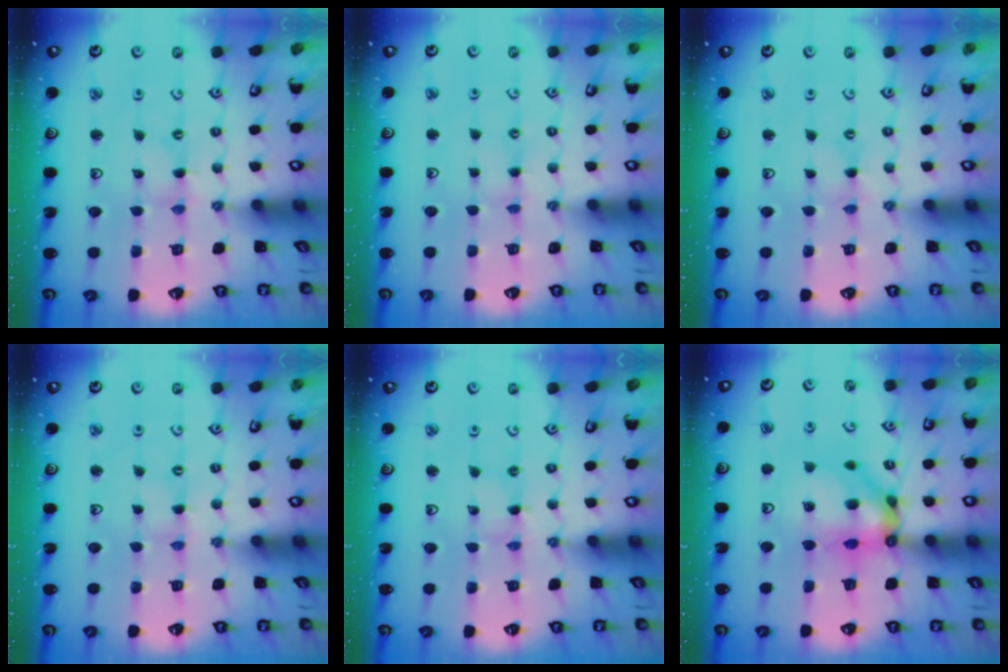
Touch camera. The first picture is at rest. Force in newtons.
{"total": 2.1, "press": 2.0, "slide": 0.3}
{"total": 0.0}
{"total": 0.5, "press": 0.5, "slide": 0.1}
{"total": 0.0}
{"total": 11.2, "press": 11.2, "slide": 1.0}